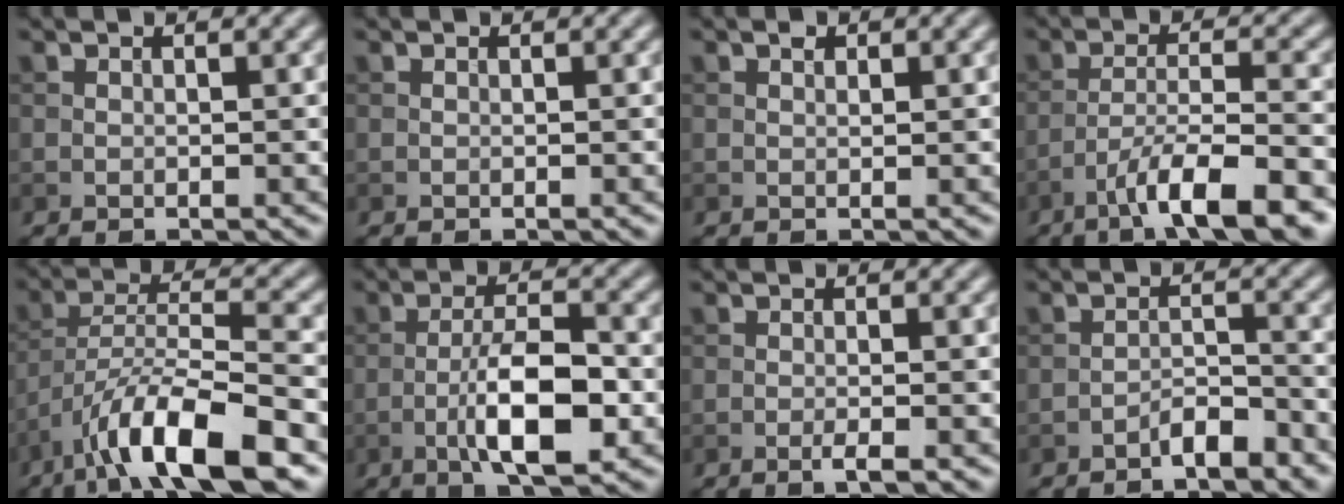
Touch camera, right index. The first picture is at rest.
{"total": 0.0}
{"total": 0.7, "force": [0.4, 0.4, 0.5], "torque": [-0.006, -0.001, 0.006]}
{"total": 8.0, "force": [-5.2, 1.6, 5.9], "torque": [-0.094, 0.006, -0.088]}
{"total": 10.1, "force": [-6.4, 2.4, 7.4], "torque": [-0.126, 0.009, -0.116]}
{"total": 7.3, "force": [-2.5, 2.2, 6.5], "torque": [-0.112, 0.007, -0.047]}
{"total": 1.5, "force": [-0.6, 0.2, 1.3], "torque": [-0.019, 0.000, -0.015]}
{"total": 2.5, "force": [-2.0, 0.7, 1.4], "torque": [-0.020, 0.011, -0.036]}